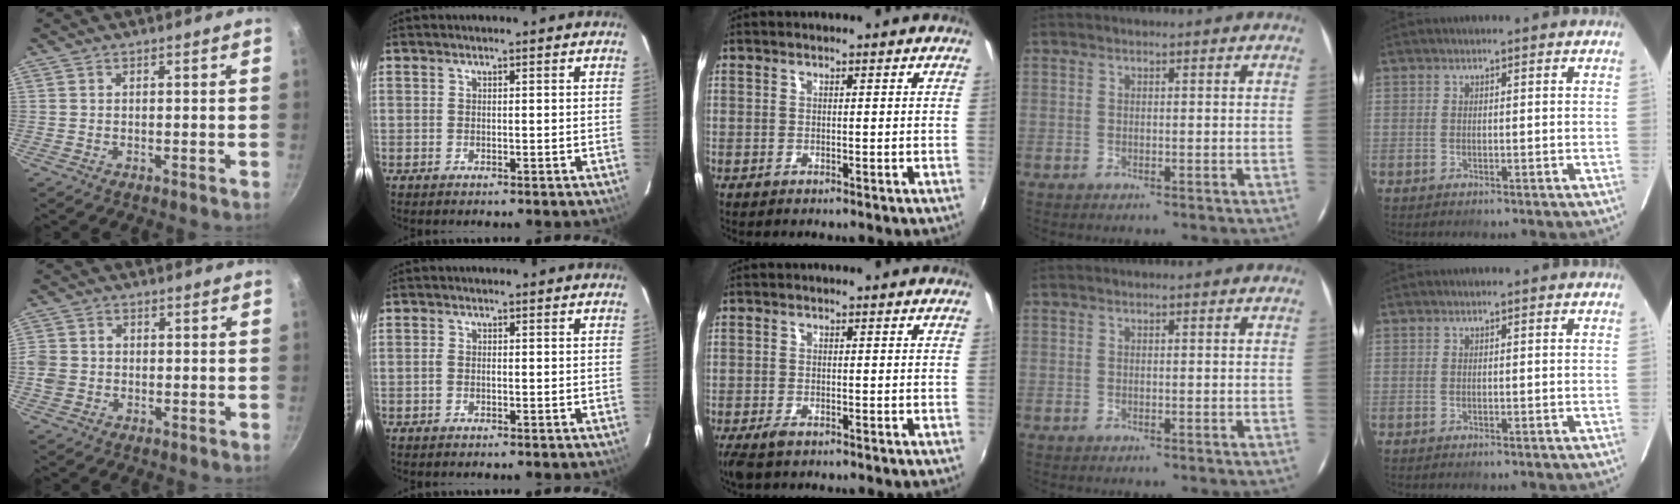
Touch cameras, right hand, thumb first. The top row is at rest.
{"thumb": {"total": 4.7, "force": [-0.8, 4.0, 2.2], "torque": [-0.038, 0.010, -0.021]}, "index": {"total": 1.0, "force": [-0.3, 0.5, 0.8], "torque": [-0.017, 0.002, -0.008]}, "middle": {"total": 3.4, "force": [-2.4, 1.4, 2.0], "torque": [-0.050, -0.012, -0.044]}}